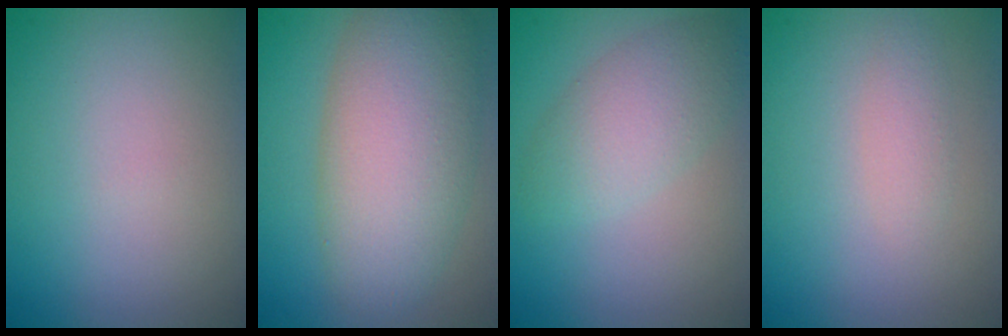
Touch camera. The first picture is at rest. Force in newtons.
{"total": 8.2, "press": 8.2, "slide": 0.4}
{"total": 3.5, "press": 3.5, "slide": 0.1}
{"total": 1.1, "press": 1.1, "slide": 0.0}